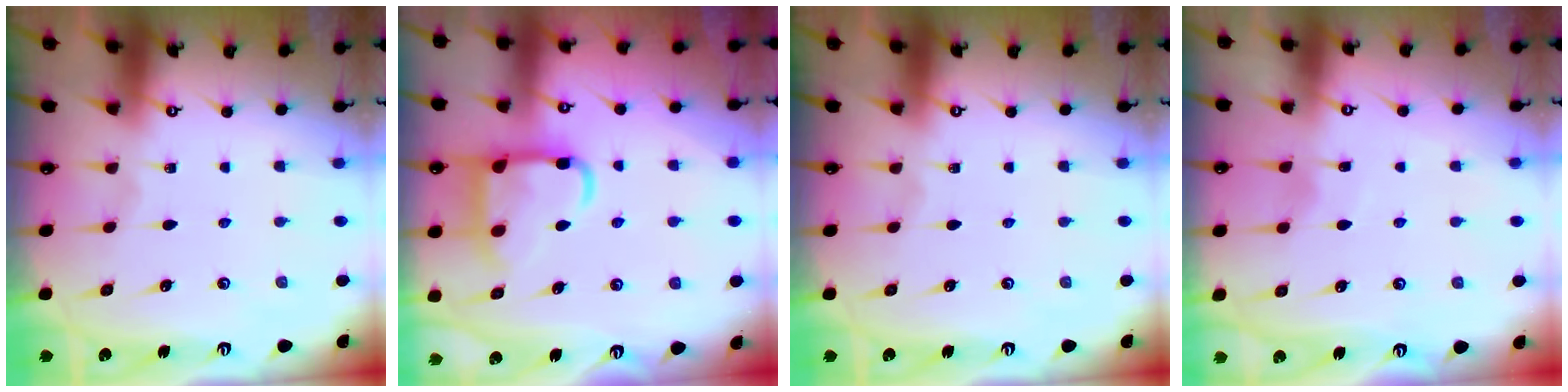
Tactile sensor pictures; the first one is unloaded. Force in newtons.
{"total": 13.6, "press": 13.5, "slide": 1.5}
{"total": 0.0}
{"total": 4.1, "press": 4.1, "slide": 0.3}